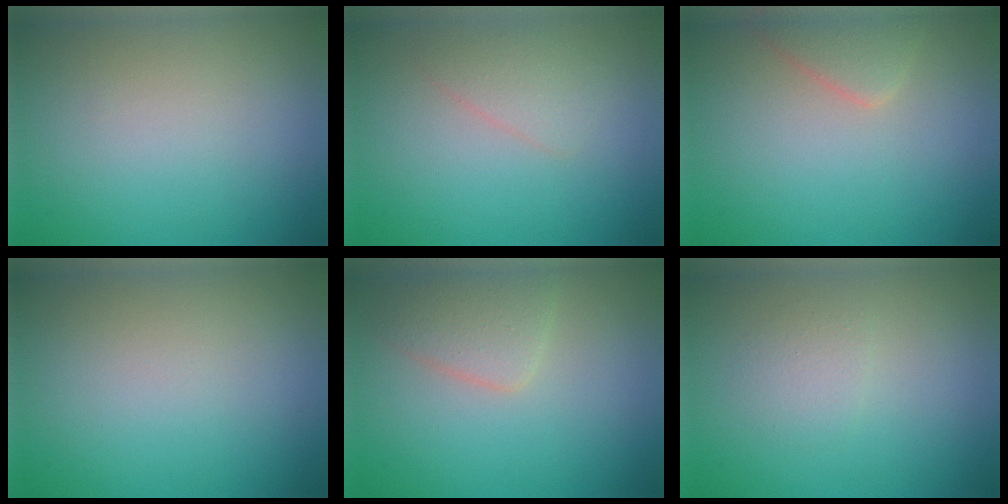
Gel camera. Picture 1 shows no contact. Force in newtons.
{"total": 1.7, "press": 1.7, "slide": 0.1}
{"total": 2.1, "press": 2.1, "slide": 0.2}
{"total": 0.0}
{"total": 2.8, "press": 2.8, "slide": 0.1}
{"total": 1.4, "press": 1.4, "slide": 0.0}